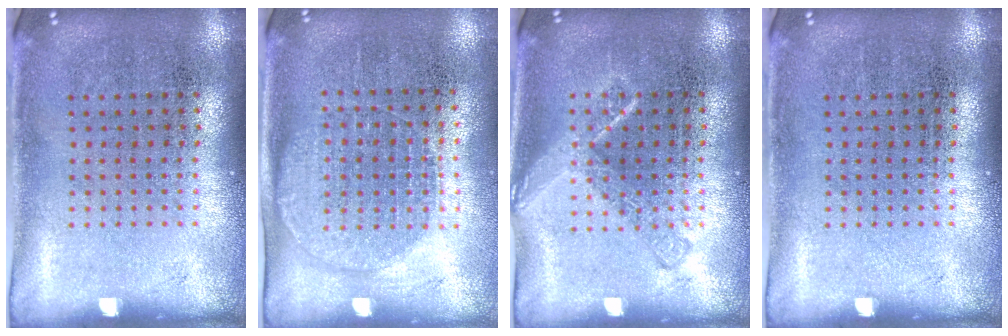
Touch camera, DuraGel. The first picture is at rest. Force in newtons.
{"total": 1.3, "press": 1.2, "slide": 0.5}
{"total": 1.3, "press": 1.3, "slide": 0.2}
{"total": 0.0}